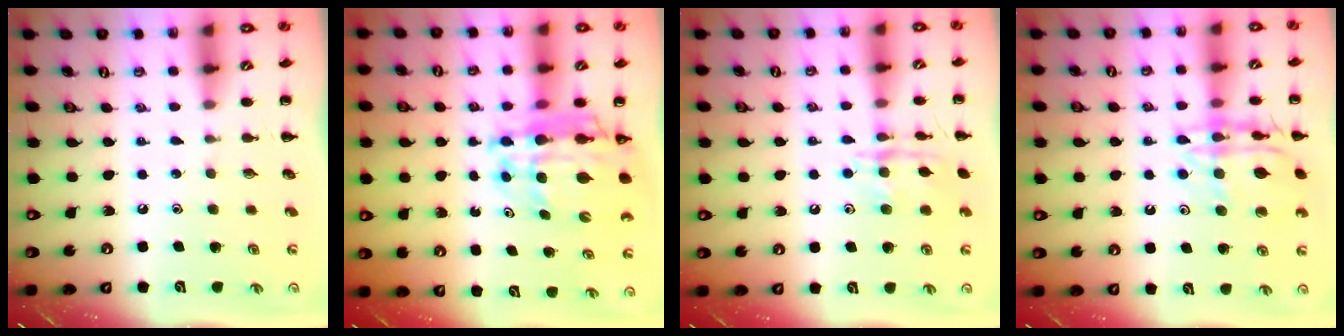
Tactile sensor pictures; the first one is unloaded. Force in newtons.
{"total": 14.7, "press": 14.2, "slide": 3.8}
{"total": 11.9, "press": 11.9, "slide": 0.6}
{"total": 14.6, "press": 14.5, "slide": 1.4}